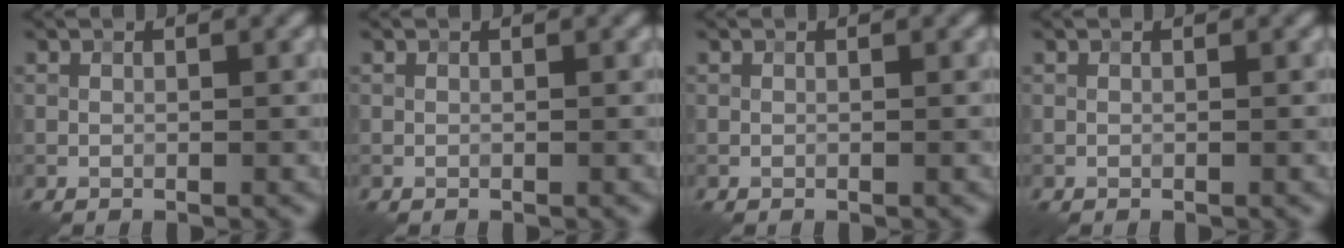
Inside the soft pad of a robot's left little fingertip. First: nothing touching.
{"total": 0.0}
{"total": 0.0}
{"total": 0.0}